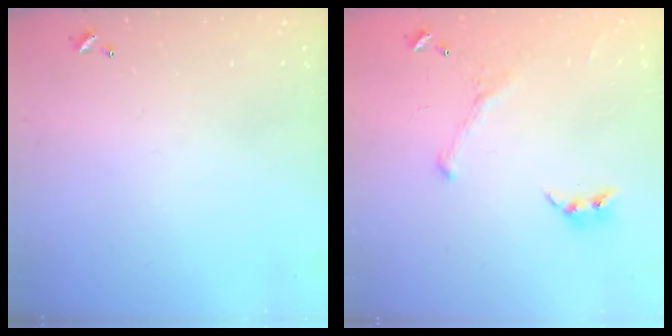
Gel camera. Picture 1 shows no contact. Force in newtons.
{"total": 2.0, "press": 2.0, "slide": 0.4}